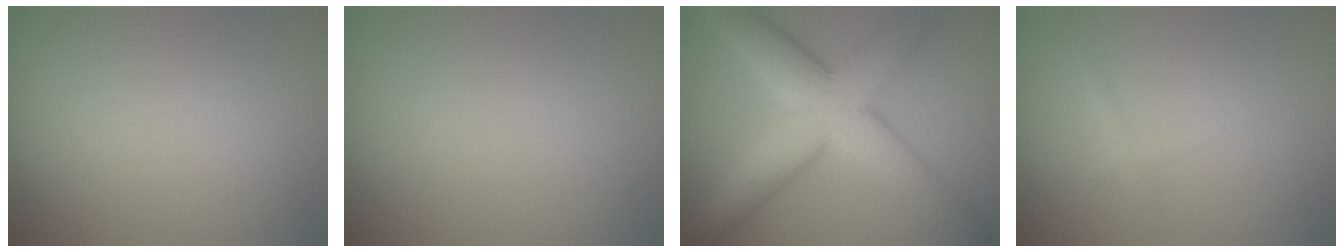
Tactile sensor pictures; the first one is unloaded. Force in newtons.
{"total": 0.0}
{"total": 10.5, "press": 10.5, "slide": 0.4}
{"total": 0.9, "press": 0.9, "slide": 0.1}